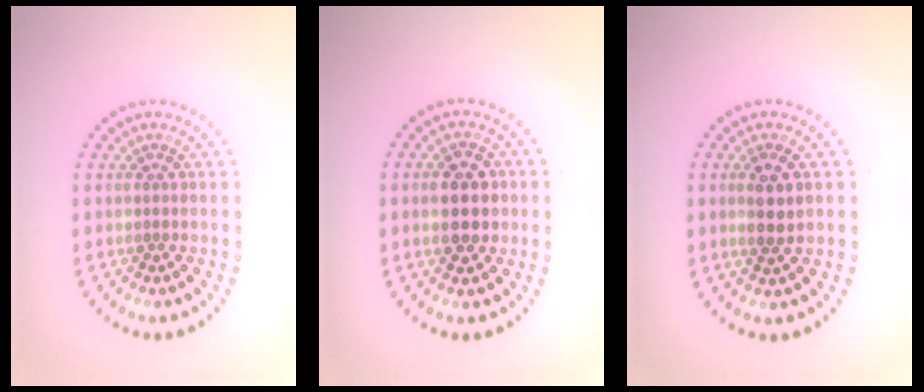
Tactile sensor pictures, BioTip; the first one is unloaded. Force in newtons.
{"total": 4.5, "press": 4.5, "slide": 0.1}
{"total": 2.4, "press": 2.3, "slide": 0.7}